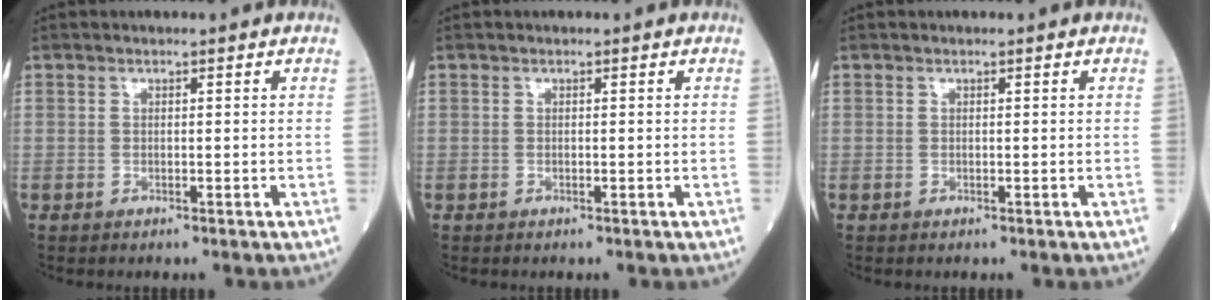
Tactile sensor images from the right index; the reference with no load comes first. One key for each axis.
{"total": 0.0}
{"total": 0.0}